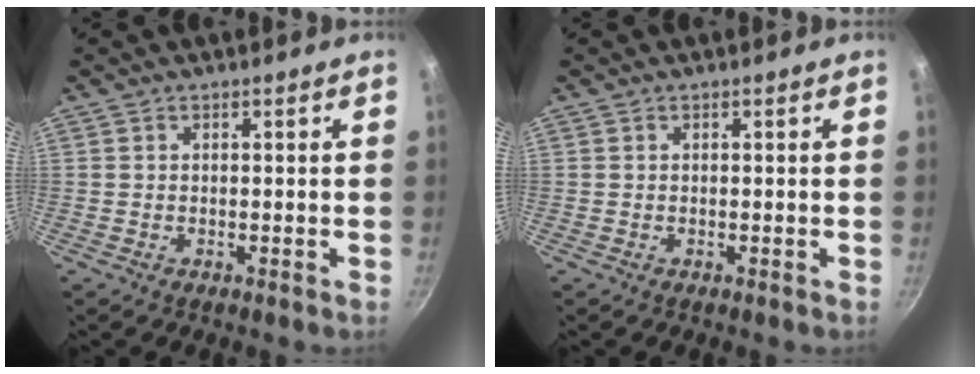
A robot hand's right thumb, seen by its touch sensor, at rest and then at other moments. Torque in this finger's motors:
{"motor_torque": [-0.13, -0.13, -0.14, 0.14, 0.00]}